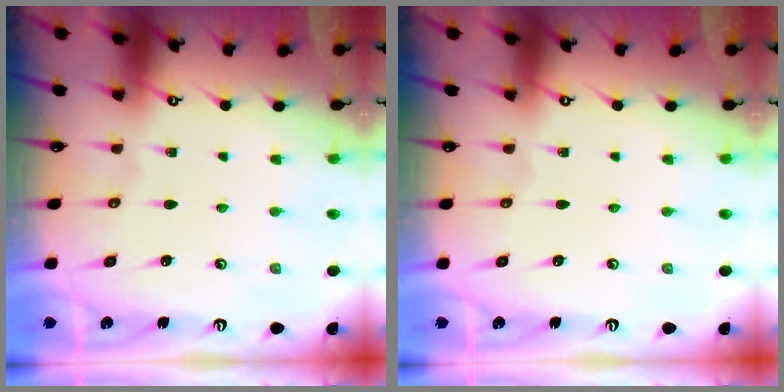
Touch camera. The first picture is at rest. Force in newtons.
{"total": 0.0}